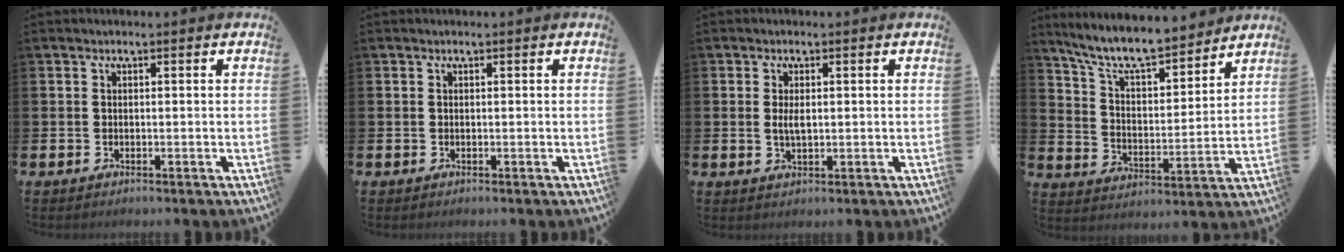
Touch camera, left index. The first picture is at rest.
{"total": 0.0}
{"total": 2.1, "force": [0.3, 0.9, 1.9], "torque": [-0.030, 0.001, 0.002]}
{"total": 9.1, "force": [8.3, 1.7, 3.3], "torque": [-0.092, -0.059, 0.144]}